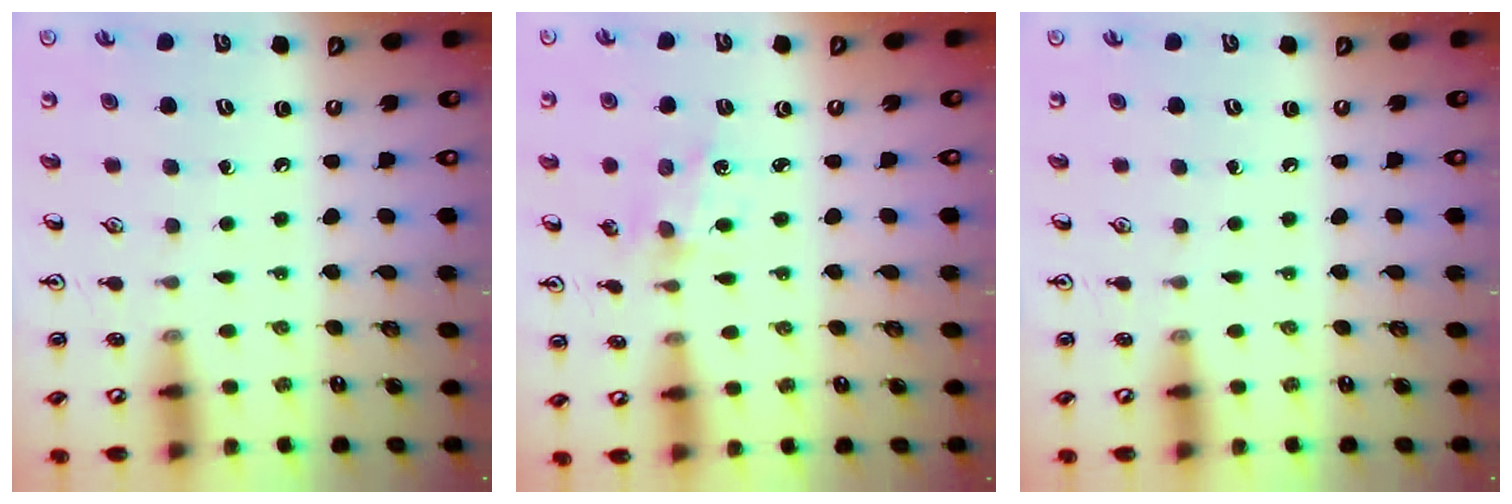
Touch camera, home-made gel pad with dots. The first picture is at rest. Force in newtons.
{"total": 1.5, "press": 1.4, "slide": 0.1}
{"total": 0.0}